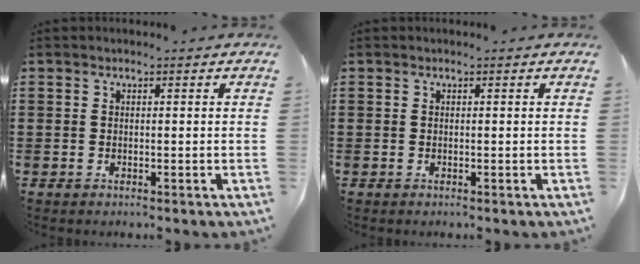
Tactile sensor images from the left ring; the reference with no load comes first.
{"total": 0.0}